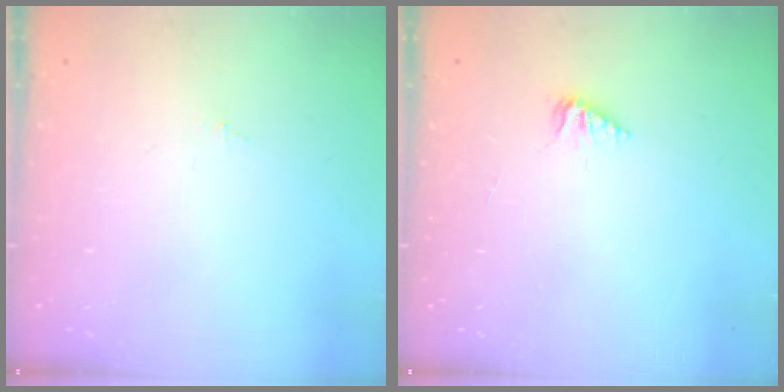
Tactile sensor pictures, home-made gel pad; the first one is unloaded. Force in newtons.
{"total": 3.2, "press": 3.2, "slide": 0.3}